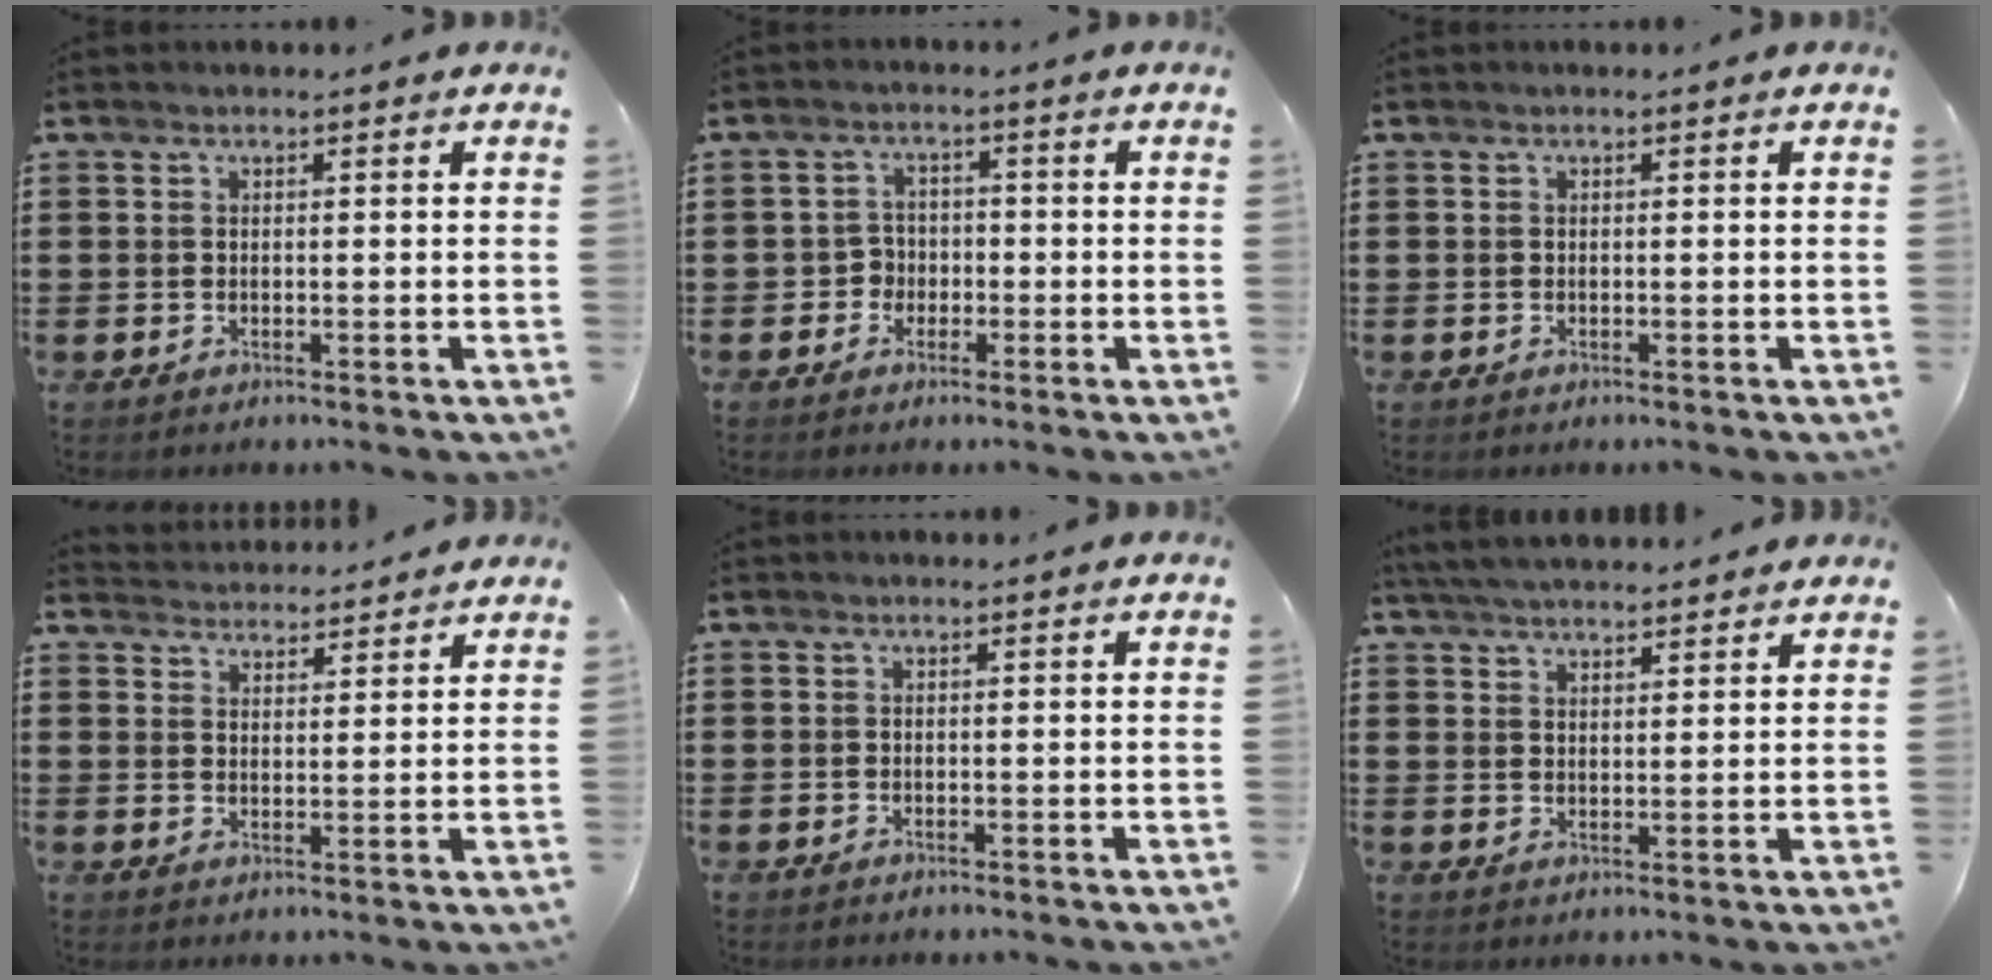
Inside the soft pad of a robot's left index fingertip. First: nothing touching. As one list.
[{"total": 2.8, "force": [-1.2, 2.4, 0.8], "torque": [-0.025, 0.004, -0.027]}, {"total": 0.0}, {"total": 3.3, "force": [3.2, 0.1, -0.4], "torque": [-0.001, -0.015, 0.061]}, {"total": 0.0}, {"total": 4.4, "force": [4.3, 0.2, 1.0], "torque": [-0.033, -0.010, 0.080]}]